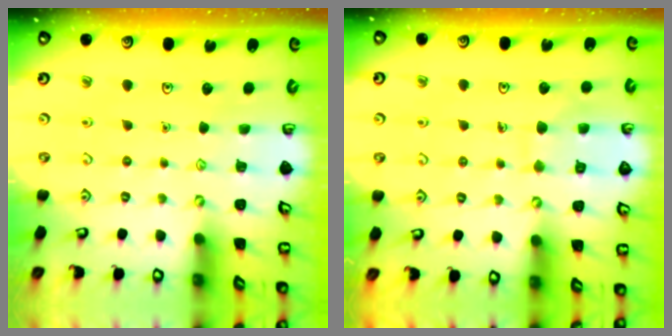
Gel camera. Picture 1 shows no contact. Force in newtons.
{"total": 7.0, "press": 7.0, "slide": 0.5}